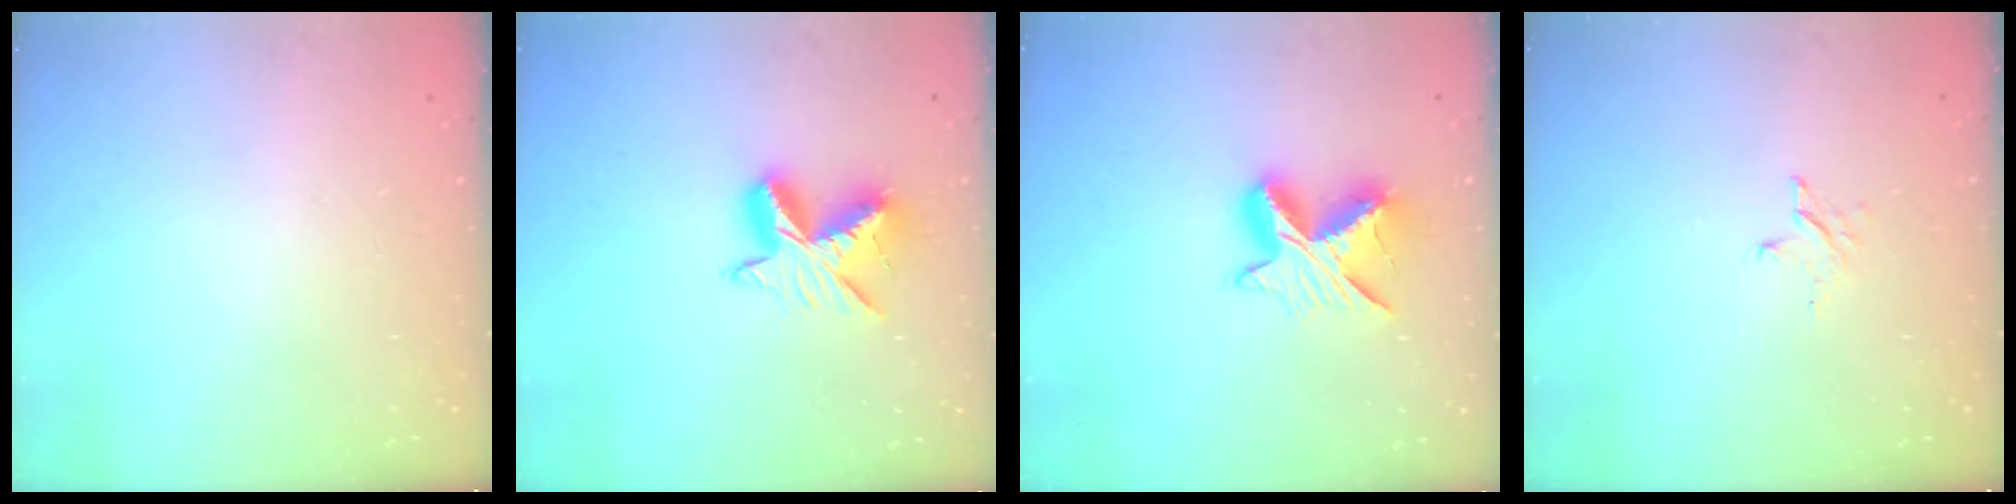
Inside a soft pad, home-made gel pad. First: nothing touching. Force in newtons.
{"total": 10.6, "press": 10.6, "slide": 0.7}
{"total": 10.3, "press": 10.3, "slide": 0.7}
{"total": 2.6, "press": 2.6, "slide": 0.3}